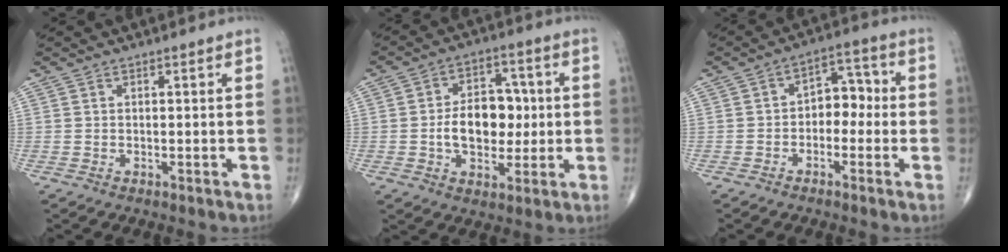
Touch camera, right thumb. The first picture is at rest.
{"total": 11.6, "force": [-0.4, 7.9, 8.6], "torque": [-0.096, 0.018, -0.009]}
{"total": 6.6, "force": [-1.0, 4.5, 4.6], "torque": [-0.036, 0.034, -0.031]}